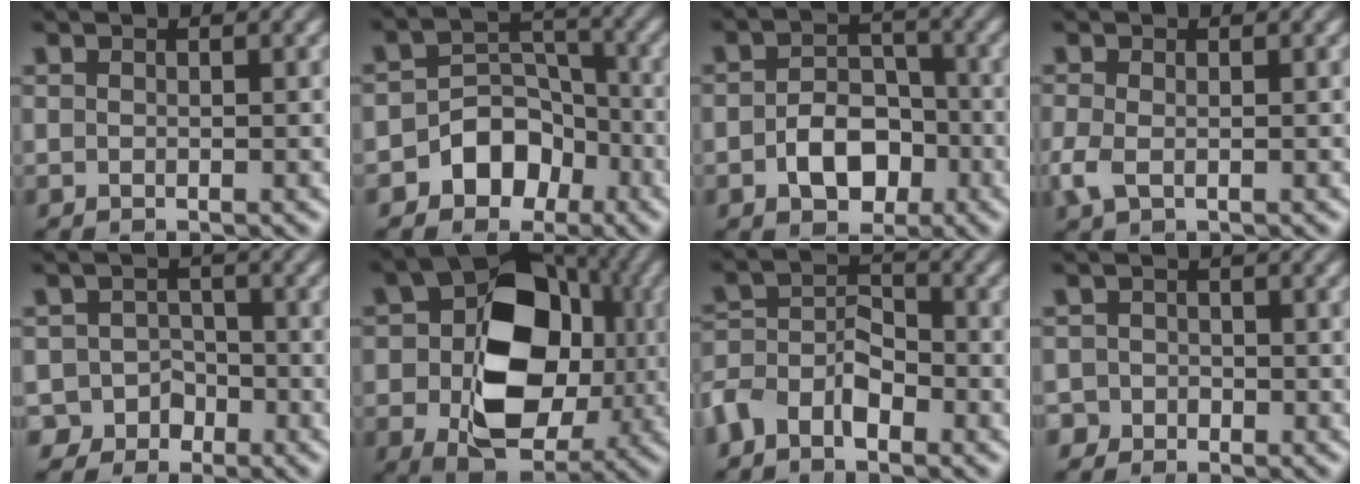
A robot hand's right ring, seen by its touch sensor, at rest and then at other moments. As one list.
[{"total": 7.2, "force": [-2.7, 6.0, 2.9], "torque": [-0.051, -0.014, -0.044]}, {"total": 5.2, "force": [-2.0, 3.8, 2.9], "torque": [-0.032, -0.006, -0.032]}, {"total": 0.8, "force": [-0.3, 0.4, 0.6], "torque": [-0.026, -0.008, 0.000]}, {"total": 5.9, "force": [-3.3, 4.9, 0.3], "torque": [0.010, -0.014, -0.062]}, {"total": 15.6, "force": [-0.3, 10.8, 11.3], "torque": [-0.179, -0.026, 0.001]}, {"total": 5.3, "force": [-2.5, 4.2, 2.1], "torque": [-0.027, -0.004, -0.051]}, {"total": 2.2, "force": [-1.5, 1.3, -1.0], "torque": [0.028, -0.005, -0.030]}]